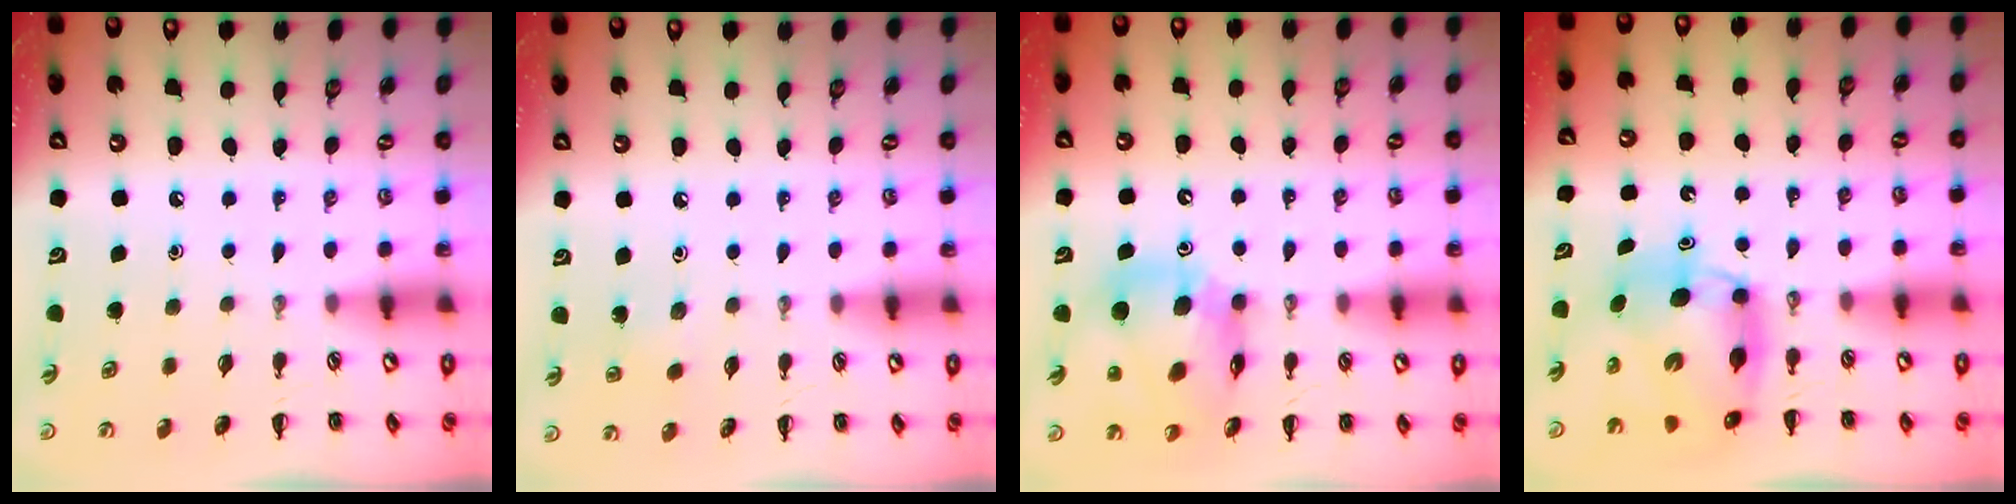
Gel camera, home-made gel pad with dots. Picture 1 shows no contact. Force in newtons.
{"total": 4.4, "press": 4.2, "slide": 1.5}
{"total": 12.8, "press": 12.2, "slide": 3.7}
{"total": 7.9, "press": 7.6, "slide": 2.1}